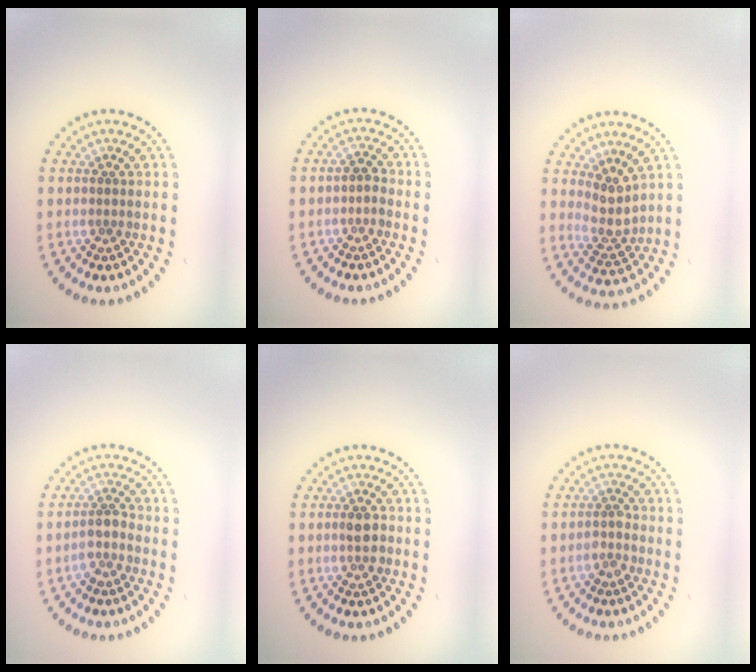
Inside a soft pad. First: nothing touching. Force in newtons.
{"total": 1.1, "press": 0.9, "slide": 0.6}
{"total": 2.9, "press": 2.3, "slide": 1.7}
{"total": 2.0, "press": 1.7, "slide": 1.1}
{"total": 1.6, "press": 1.6, "slide": 0.4}
{"total": 1.2, "press": 1.1, "slide": 0.6}